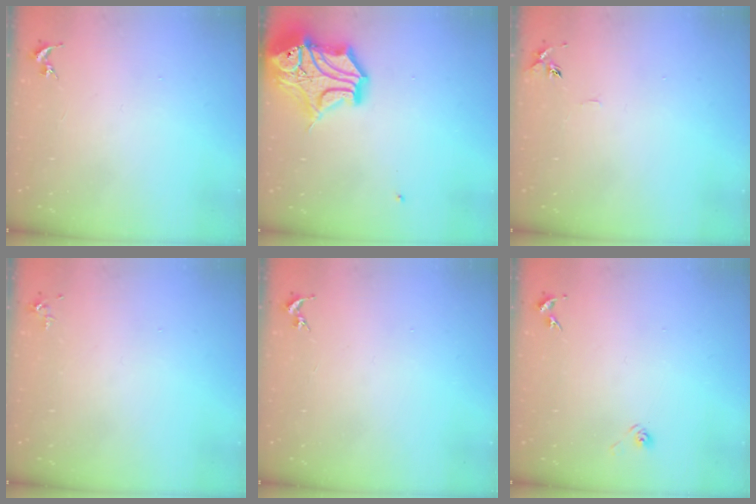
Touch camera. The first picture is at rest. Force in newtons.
{"total": 18.1, "press": 17.9, "slide": 2.4}
{"total": 4.6, "press": 4.5, "slide": 0.4}
{"total": 3.2, "press": 3.2, "slide": 0.5}
{"total": 0.0}
{"total": 3.1, "press": 2.7, "slide": 1.4}